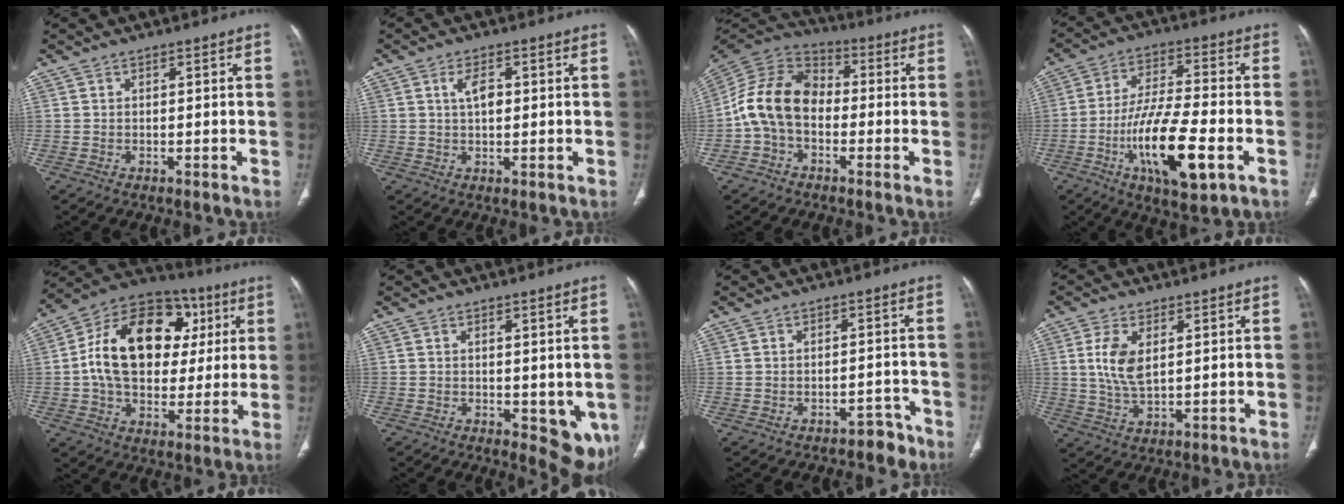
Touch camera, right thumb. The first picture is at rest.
{"total": 3.8, "force": [0.8, 1.9, 3.2], "torque": [-0.057, 0.000, 0.014]}
{"total": 13.5, "force": [-1.9, 9.6, 9.2], "torque": [-0.165, 0.040, -0.049]}
{"total": 16.6, "force": [-5.7, 5.3, 14.6], "torque": [-0.259, 0.016, -0.092]}
{"total": 23.4, "force": [4.1, 16.2, 16.3], "torque": [-0.241, 0.022, 0.064]}
{"total": 7.5, "force": [-1.3, 3.6, 6.4], "torque": [-0.045, -0.012, -0.009]}
{"total": 4.0, "force": [-3.1, 2.3, 1.0], "torque": [0.001, 0.034, -0.038]}
{"total": 7.2, "force": [1.8, 3.6, 5.9], "torque": [-0.123, -0.008, 0.041]}